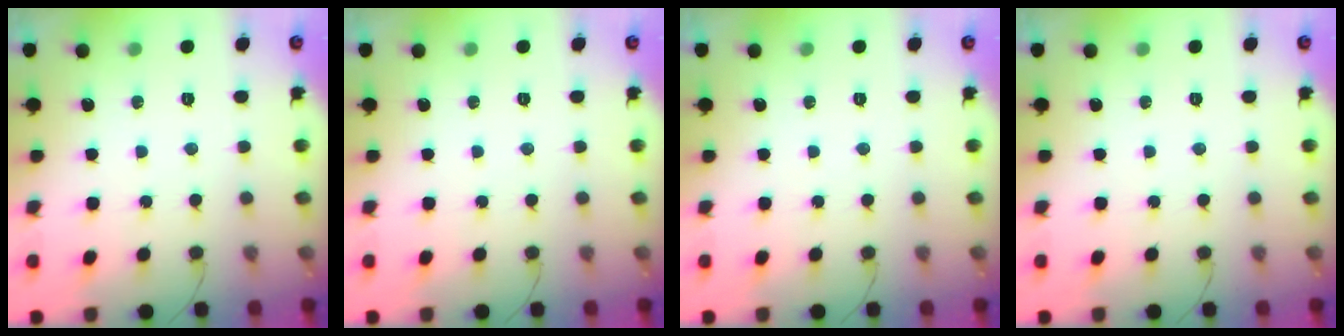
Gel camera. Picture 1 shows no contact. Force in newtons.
{"total": 0.0}
{"total": 0.0}
{"total": 0.0}